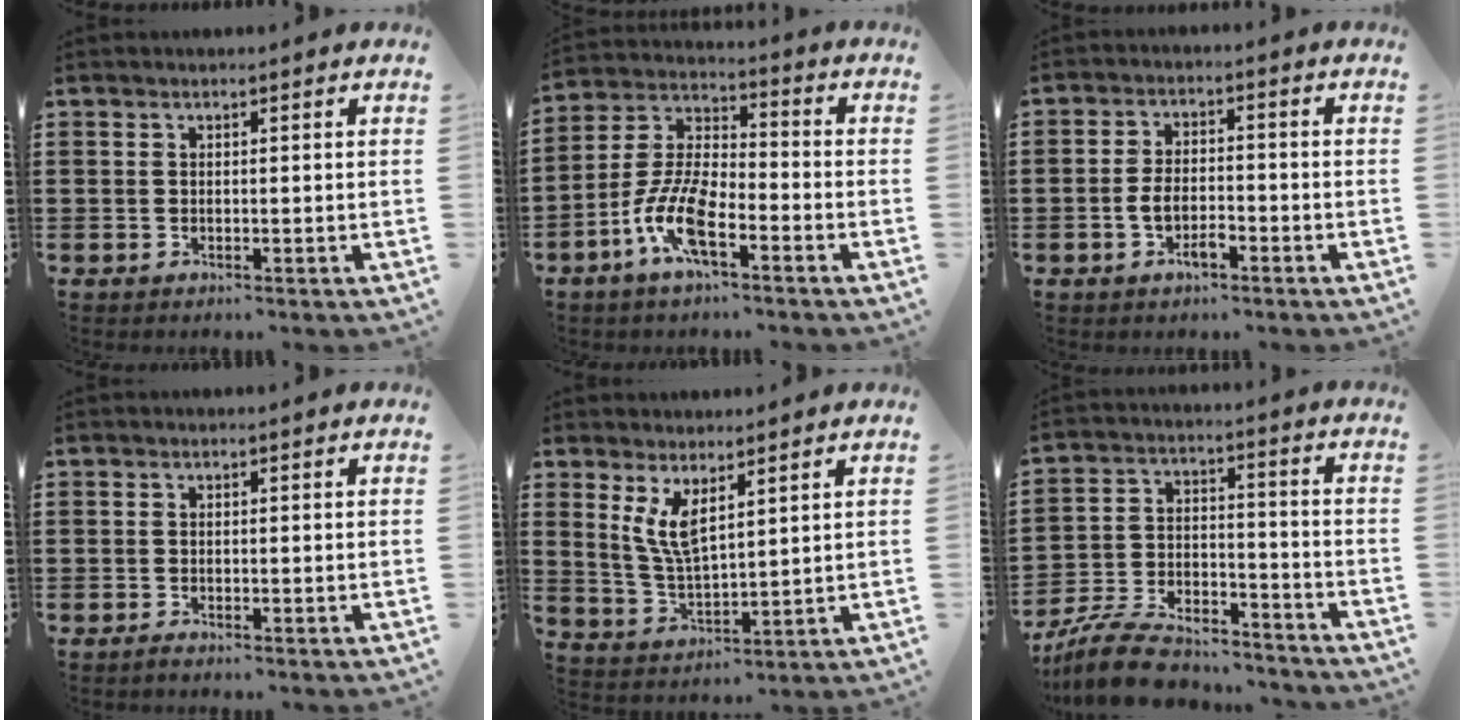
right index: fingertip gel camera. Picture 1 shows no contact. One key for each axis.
{"total": 9.3, "fx": -4.7, "fy": 3.4, "fz": 7.3, "tx": -0.182, "ty": -0.010, "tz": -0.093}
{"total": 4.3, "fx": -1.9, "fy": 2.0, "fz": 3.3, "tx": -0.072, "ty": 0.003, "tz": -0.039}
{"total": 0.5, "fx": -0.5, "fy": 0.1, "fz": 0.2, "tx": -0.006, "ty": -0.004, "tz": -0.008}
{"total": 5.8, "fx": 2.8, "fy": 2.0, "fz": 4.6, "tx": -0.112, "ty": -0.009, "tz": 0.047}
{"total": 9.8, "fx": -8.9, "fy": 2.2, "fz": 3.3, "tx": -0.069, "ty": 0.026, "tz": -0.173}